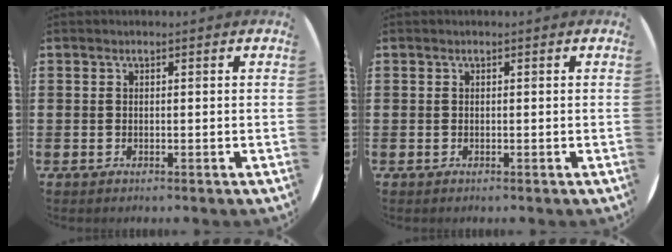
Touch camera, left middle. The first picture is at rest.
{"total": 0.0}